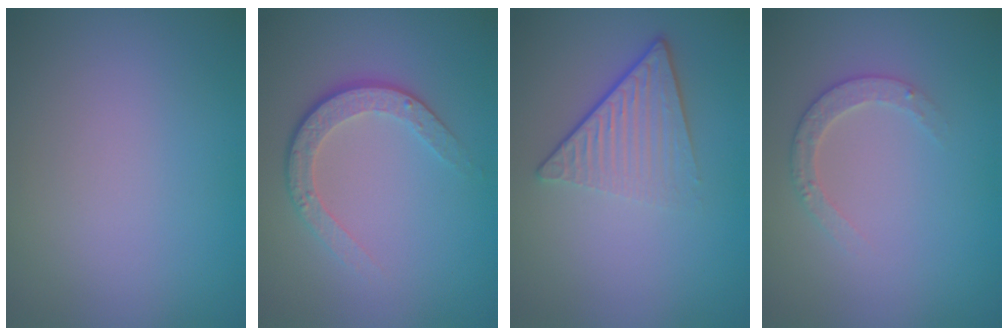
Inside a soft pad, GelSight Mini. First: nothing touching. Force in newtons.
{"total": 3.5, "press": 2.5, "slide": 2.5}
{"total": 4.7, "press": 3.0, "slide": 3.7}
{"total": 2.1, "press": 2.1, "slide": 0.3}